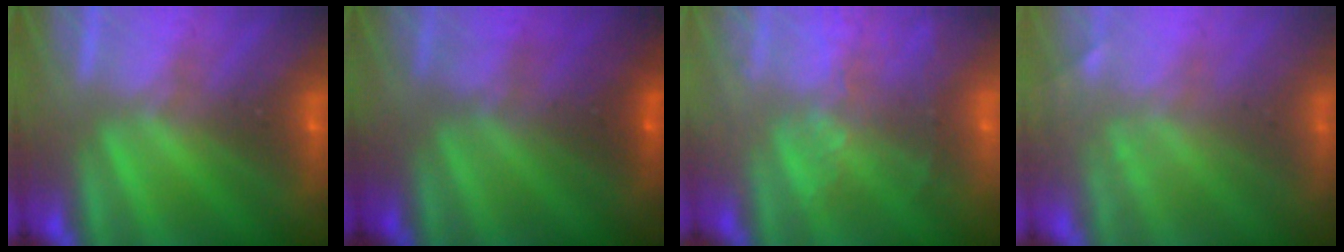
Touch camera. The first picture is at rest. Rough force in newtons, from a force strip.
{"total": 2.7}
{"total": 5.8}
{"total": 1.8}